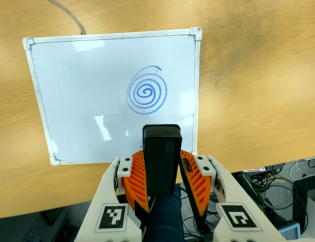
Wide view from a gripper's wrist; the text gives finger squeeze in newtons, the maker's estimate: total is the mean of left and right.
{"total": 5.1, "left": 4.7, "right": 5.5}